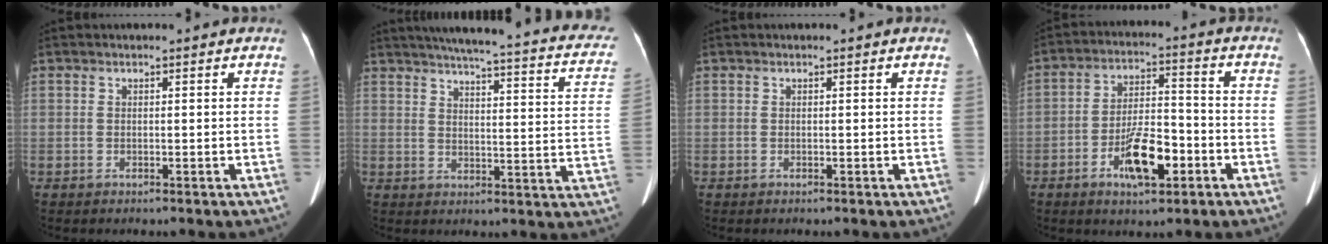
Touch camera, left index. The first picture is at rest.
{"total": 26.3, "force": [22.1, 3.7, 13.8], "torque": [-0.186, -0.021, 0.245]}
{"total": 0.0}
{"total": 9.5, "force": [-4.2, 3.3, 7.9], "torque": [-0.149, 0.007, -0.069]}